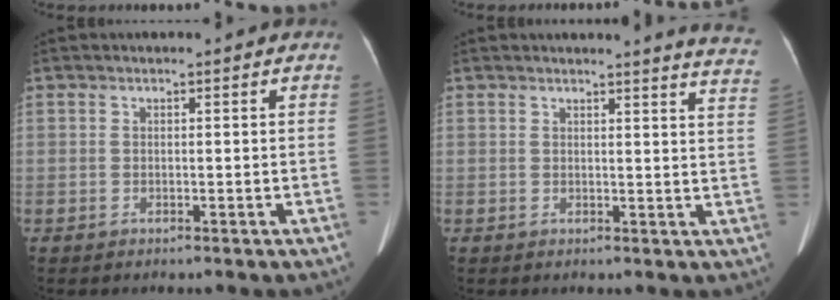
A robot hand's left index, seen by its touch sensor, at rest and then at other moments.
{"total": 9.4, "force": [9.2, -0.4, 2.0], "torque": [-0.004, -0.074, 0.067]}